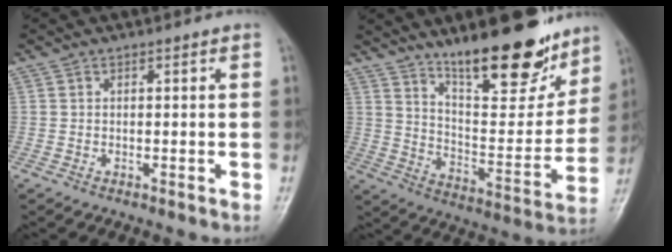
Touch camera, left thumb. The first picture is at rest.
{"total": 20.7, "force": [14.9, 6.6, 12.8], "torque": [-0.146, -0.093, 0.239]}